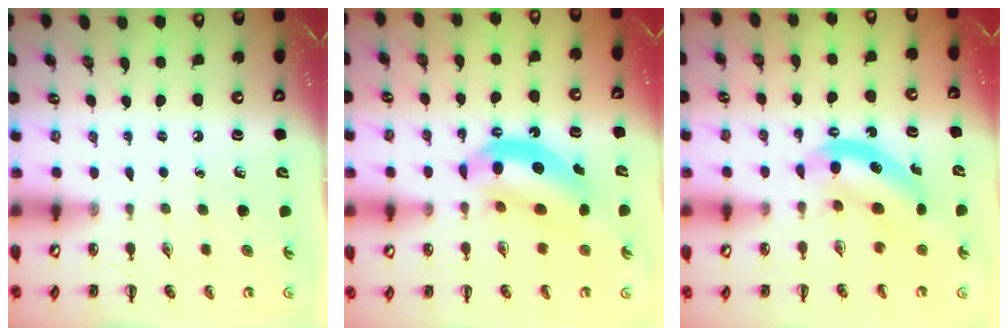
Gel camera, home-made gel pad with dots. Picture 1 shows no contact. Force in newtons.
{"total": 10.9, "press": 10.5, "slide": 2.9}
{"total": 7.6, "press": 7.5, "slide": 1.2}